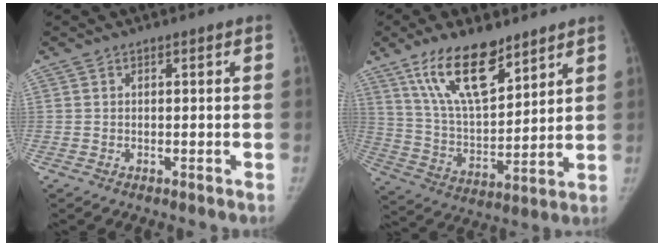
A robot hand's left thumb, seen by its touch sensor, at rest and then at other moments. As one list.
[{"total": 16.2, "force": [10.6, 6.5, 10.4], "torque": [-0.149, -0.056, 0.203]}]